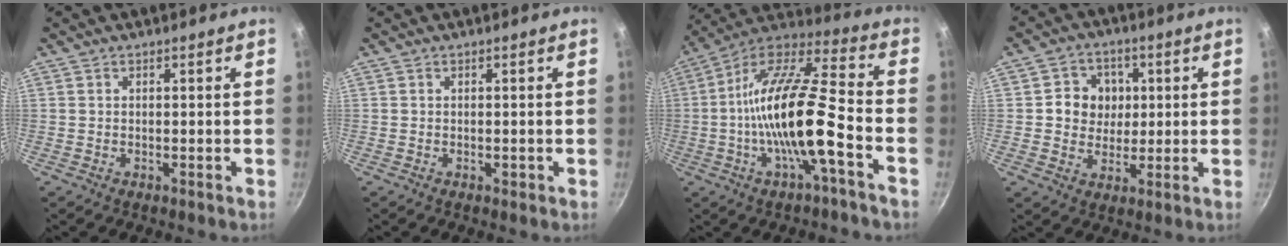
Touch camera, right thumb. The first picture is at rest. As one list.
[{"total": 0.5, "force": [-0.1, 0.4, 0.4], "torque": [-0.001, 0.003, 0.000]}, {"total": 18.5, "force": [-4.7, 4.6, 17.3], "torque": [-0.312, 0.041, -0.100]}, {"total": 8.0, "force": [1.2, 7.3, 3.0], "torque": [-0.010, 0.000, 0.012]}]